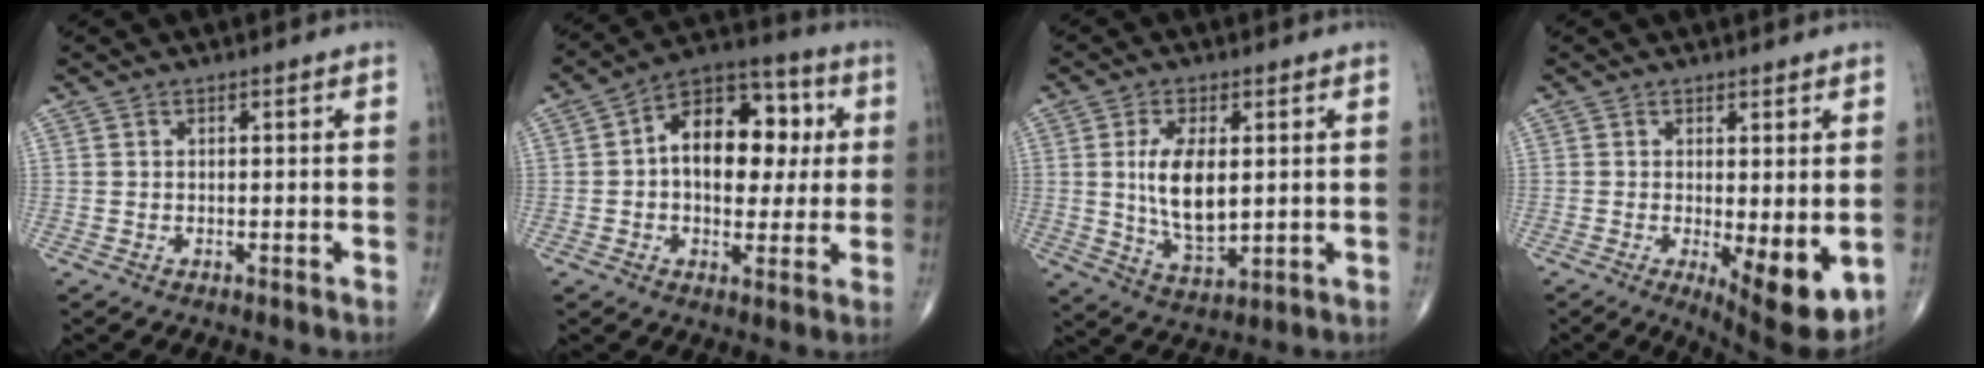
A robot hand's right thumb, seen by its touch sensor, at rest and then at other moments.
{"total": 16.0, "force": [2.0, 10.2, 12.2], "torque": [-0.140, 0.026, 0.021]}
{"total": 10.5, "force": [1.2, 5.1, 9.2], "torque": [-0.163, -0.021, 0.032]}
{"total": 9.5, "force": [-1.7, 3.1, 8.8], "torque": [-0.119, -0.025, -0.016]}